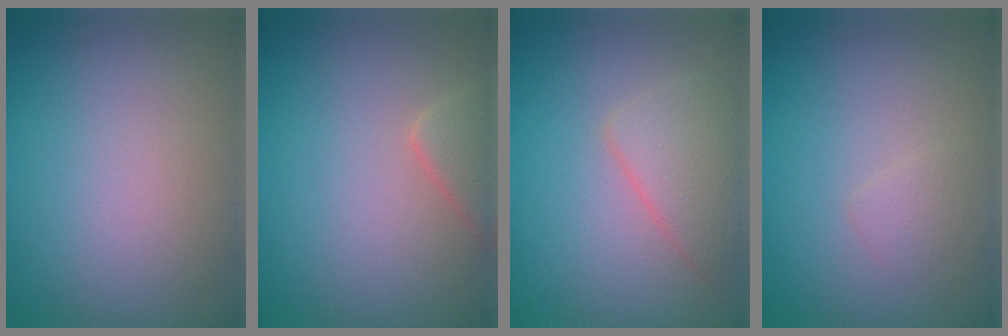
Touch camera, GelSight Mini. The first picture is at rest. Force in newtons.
{"total": 2.1, "press": 2.1, "slide": 0.1}
{"total": 2.8, "press": 2.8, "slide": 0.2}
{"total": 0.9, "press": 0.9, "slide": 0.0}